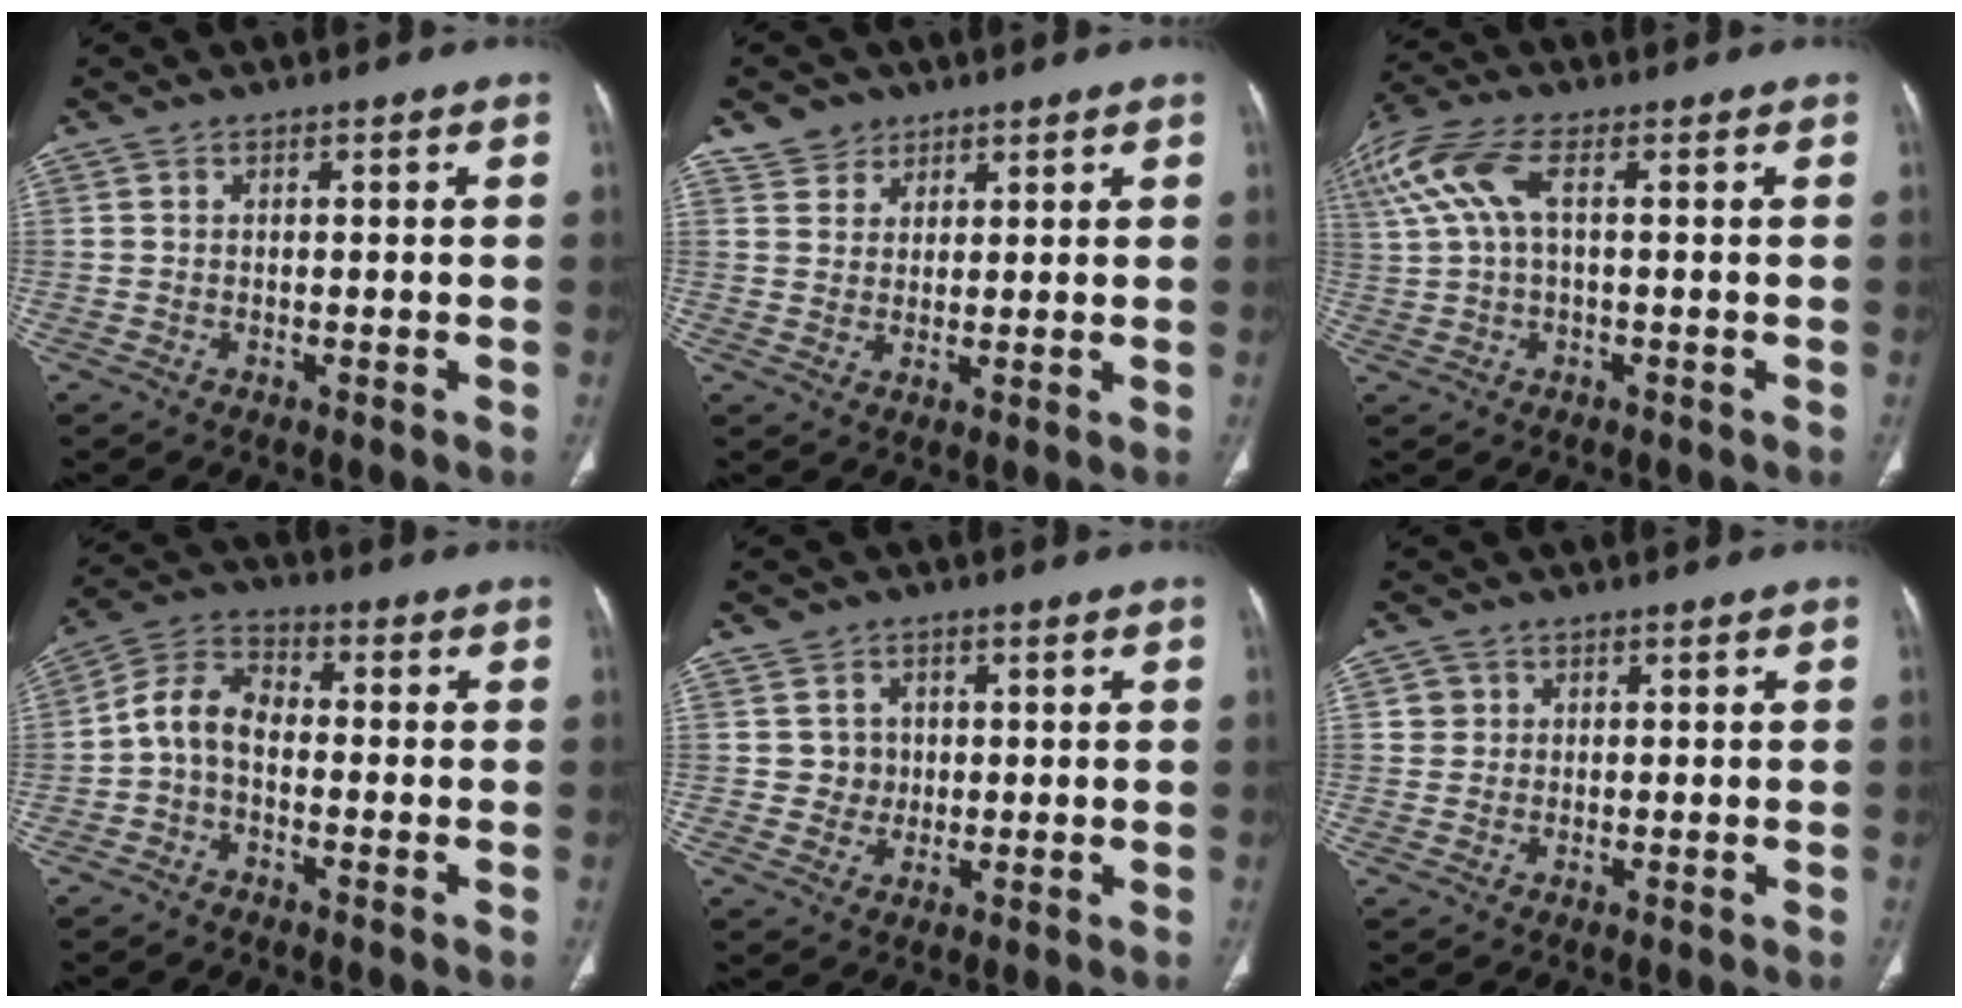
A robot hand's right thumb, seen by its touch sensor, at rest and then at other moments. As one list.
[{"total": 4.4, "force": [2.9, 3.3, 0.4], "torque": [0.014, -0.014, 0.052]}, {"total": 10.3, "force": [2.7, 4.7, 8.7], "torque": [-0.227, 0.033, 0.053]}, {"total": 7.4, "force": [-1.5, 4.9, 5.3], "torque": [-0.094, 0.032, -0.043]}, {"total": 4.3, "force": [0.7, 4.2, 0.2], "torque": [0.025, 0.004, 0.010]}, {"total": 2.3, "force": [0.6, 2.2, 0.3], "torque": [0.014, 0.004, 0.010]}]